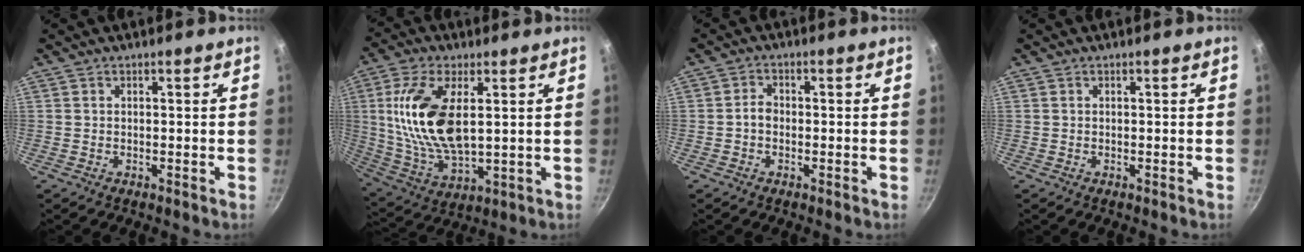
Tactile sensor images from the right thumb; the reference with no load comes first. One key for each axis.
{"total": 16.8, "fx": 3.3, "fy": 8.0, "fz": 14.4, "tx": -0.279, "ty": -0.012, "tz": 0.070}
{"total": 2.4, "fx": -0.5, "fy": 1.8, "fz": 1.5, "tx": -0.019, "ty": 0.012, "tz": -0.011}
{"total": 0.0}